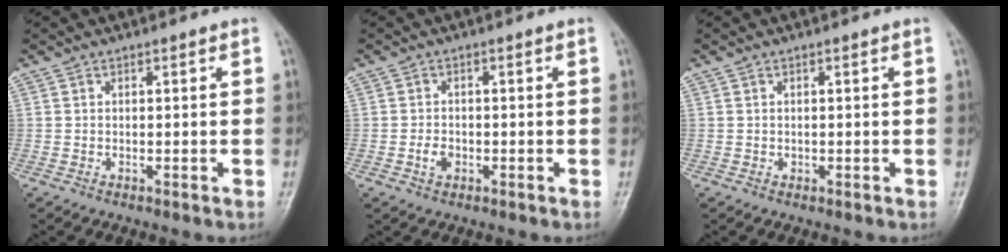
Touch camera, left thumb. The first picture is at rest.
{"total": 2.4, "force": [-0.8, 1.8, 1.4], "torque": [-0.020, 0.005, -0.015]}
{"total": 0.0}